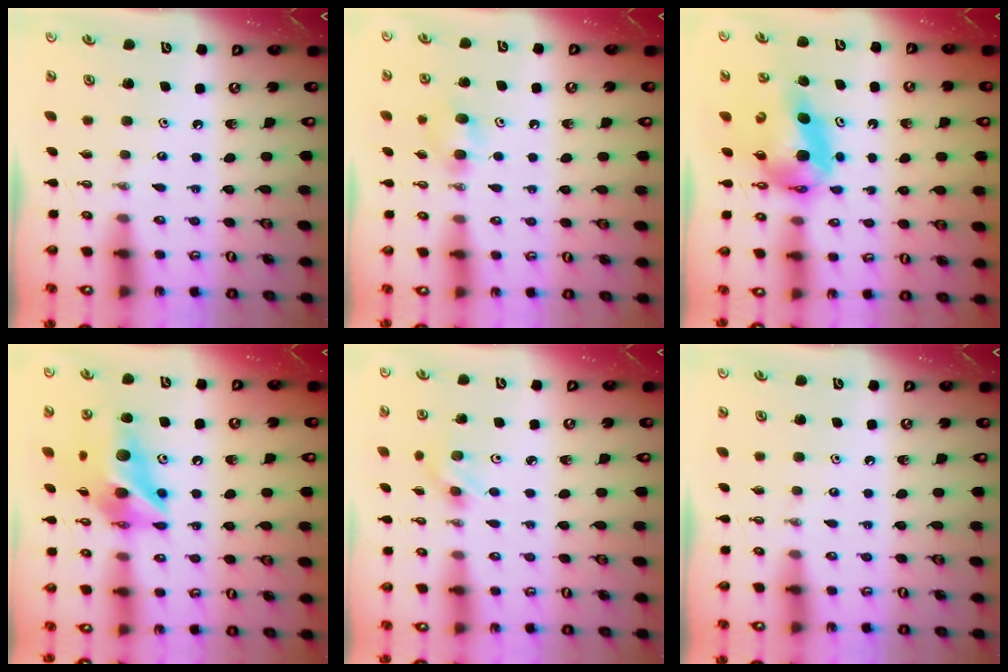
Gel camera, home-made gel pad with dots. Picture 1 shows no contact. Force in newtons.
{"total": 7.2, "press": 7.2, "slide": 1.1}
{"total": 9.6, "press": 9.5, "slide": 0.9}
{"total": 14.8, "press": 14.7, "slide": 1.3}
{"total": 2.8, "press": 2.4, "slide": 1.4}
{"total": 0.0}